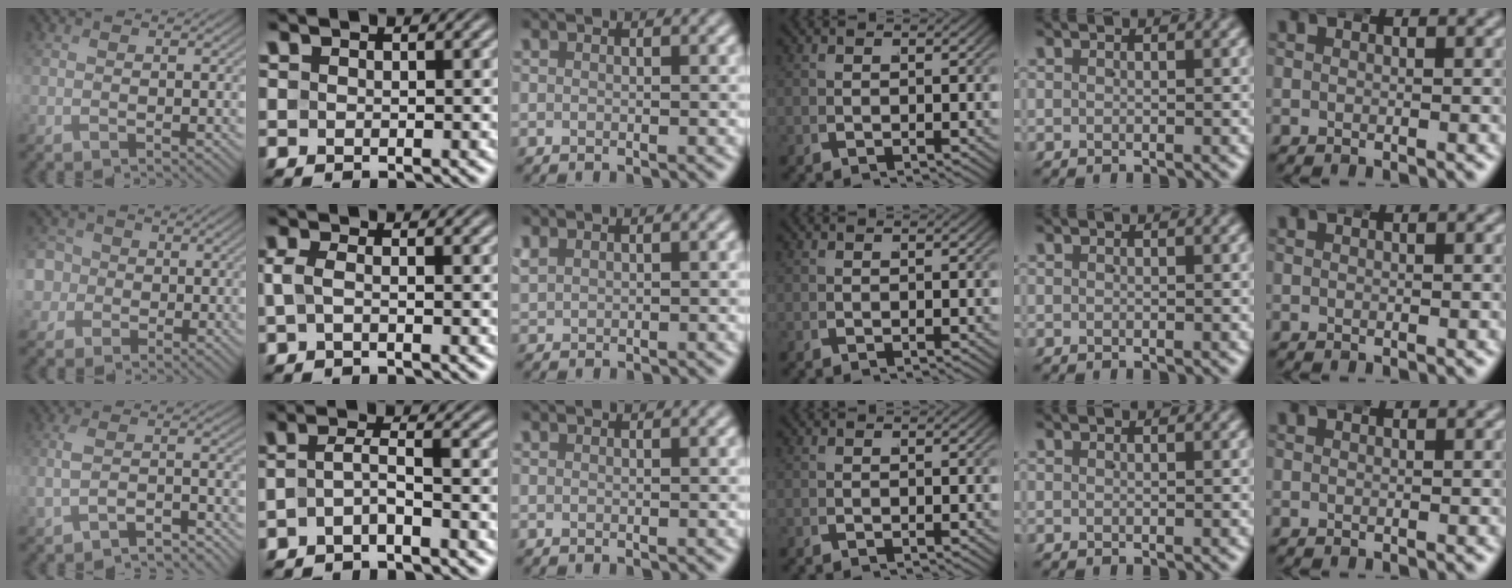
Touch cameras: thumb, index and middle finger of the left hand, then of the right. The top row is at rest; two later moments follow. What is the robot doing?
{"motion": "wrap", "object": "aluminum foil"}